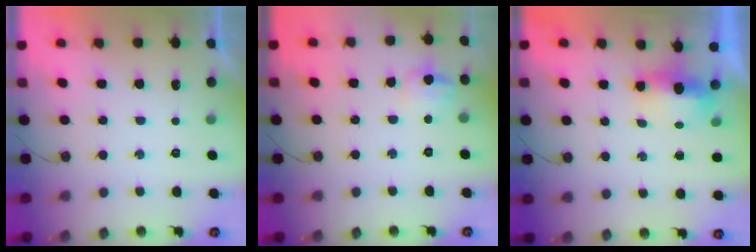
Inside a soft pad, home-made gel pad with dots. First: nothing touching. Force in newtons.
{"total": 7.7, "press": 7.6, "slide": 1.2}
{"total": 14.5, "press": 7.2, "slide": 12.6}